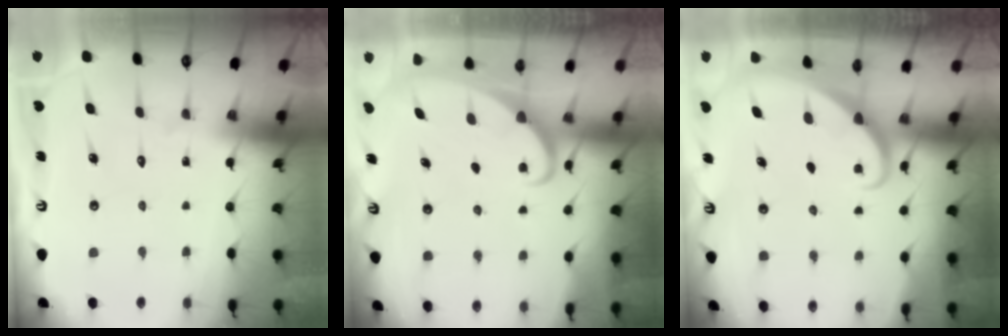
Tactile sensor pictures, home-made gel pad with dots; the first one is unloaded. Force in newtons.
{"total": 1.9, "press": 1.9, "slide": 0.3}
{"total": 1.8, "press": 1.8, "slide": 0.0}